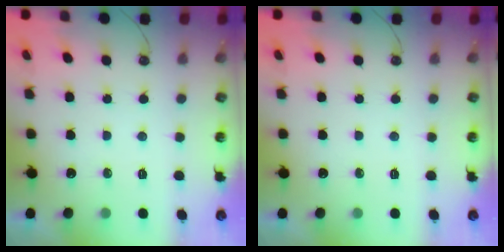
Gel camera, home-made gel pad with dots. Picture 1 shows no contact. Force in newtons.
{"total": 0.0}